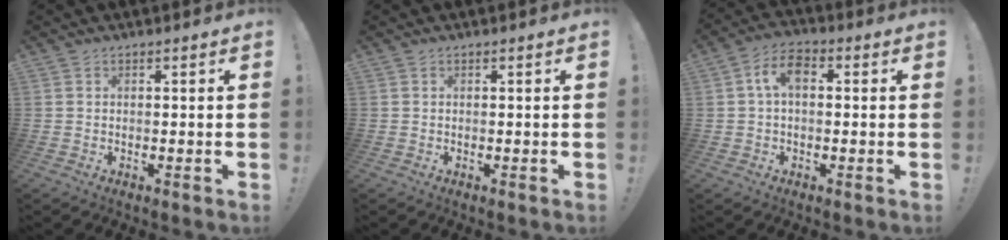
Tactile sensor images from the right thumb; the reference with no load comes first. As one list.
[{"total": 0.0}, {"total": 7.0, "force": [1.1, 4.2, 5.5], "torque": [-0.102, 0.010, 0.021]}]